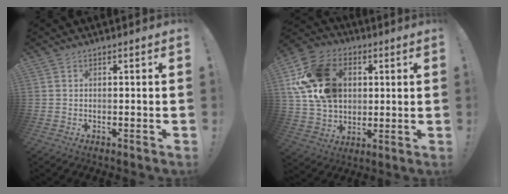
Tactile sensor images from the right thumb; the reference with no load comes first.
{"total": 20.9, "force": [5.3, 16.2, 12.1], "torque": [-0.204, -0.007, 0.107]}